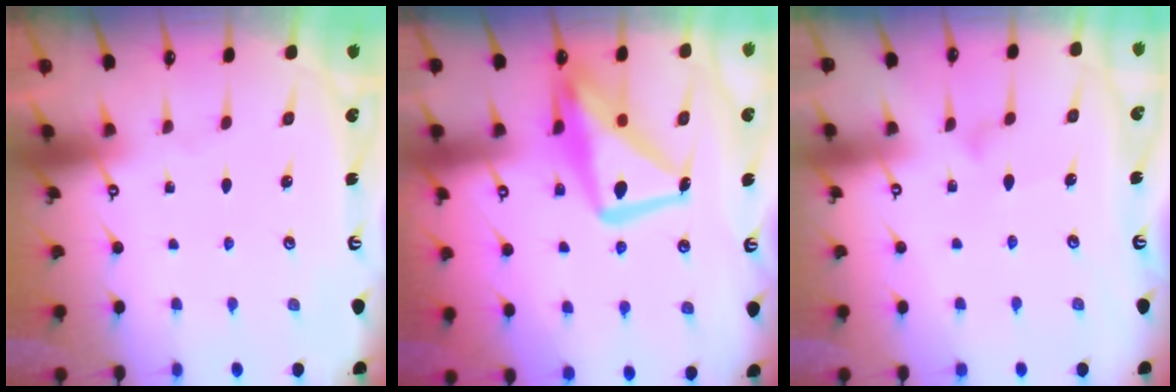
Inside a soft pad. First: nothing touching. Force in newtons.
{"total": 17.2, "press": 17.2, "slide": 1.7}
{"total": 7.8, "press": 7.8, "slide": 0.4}